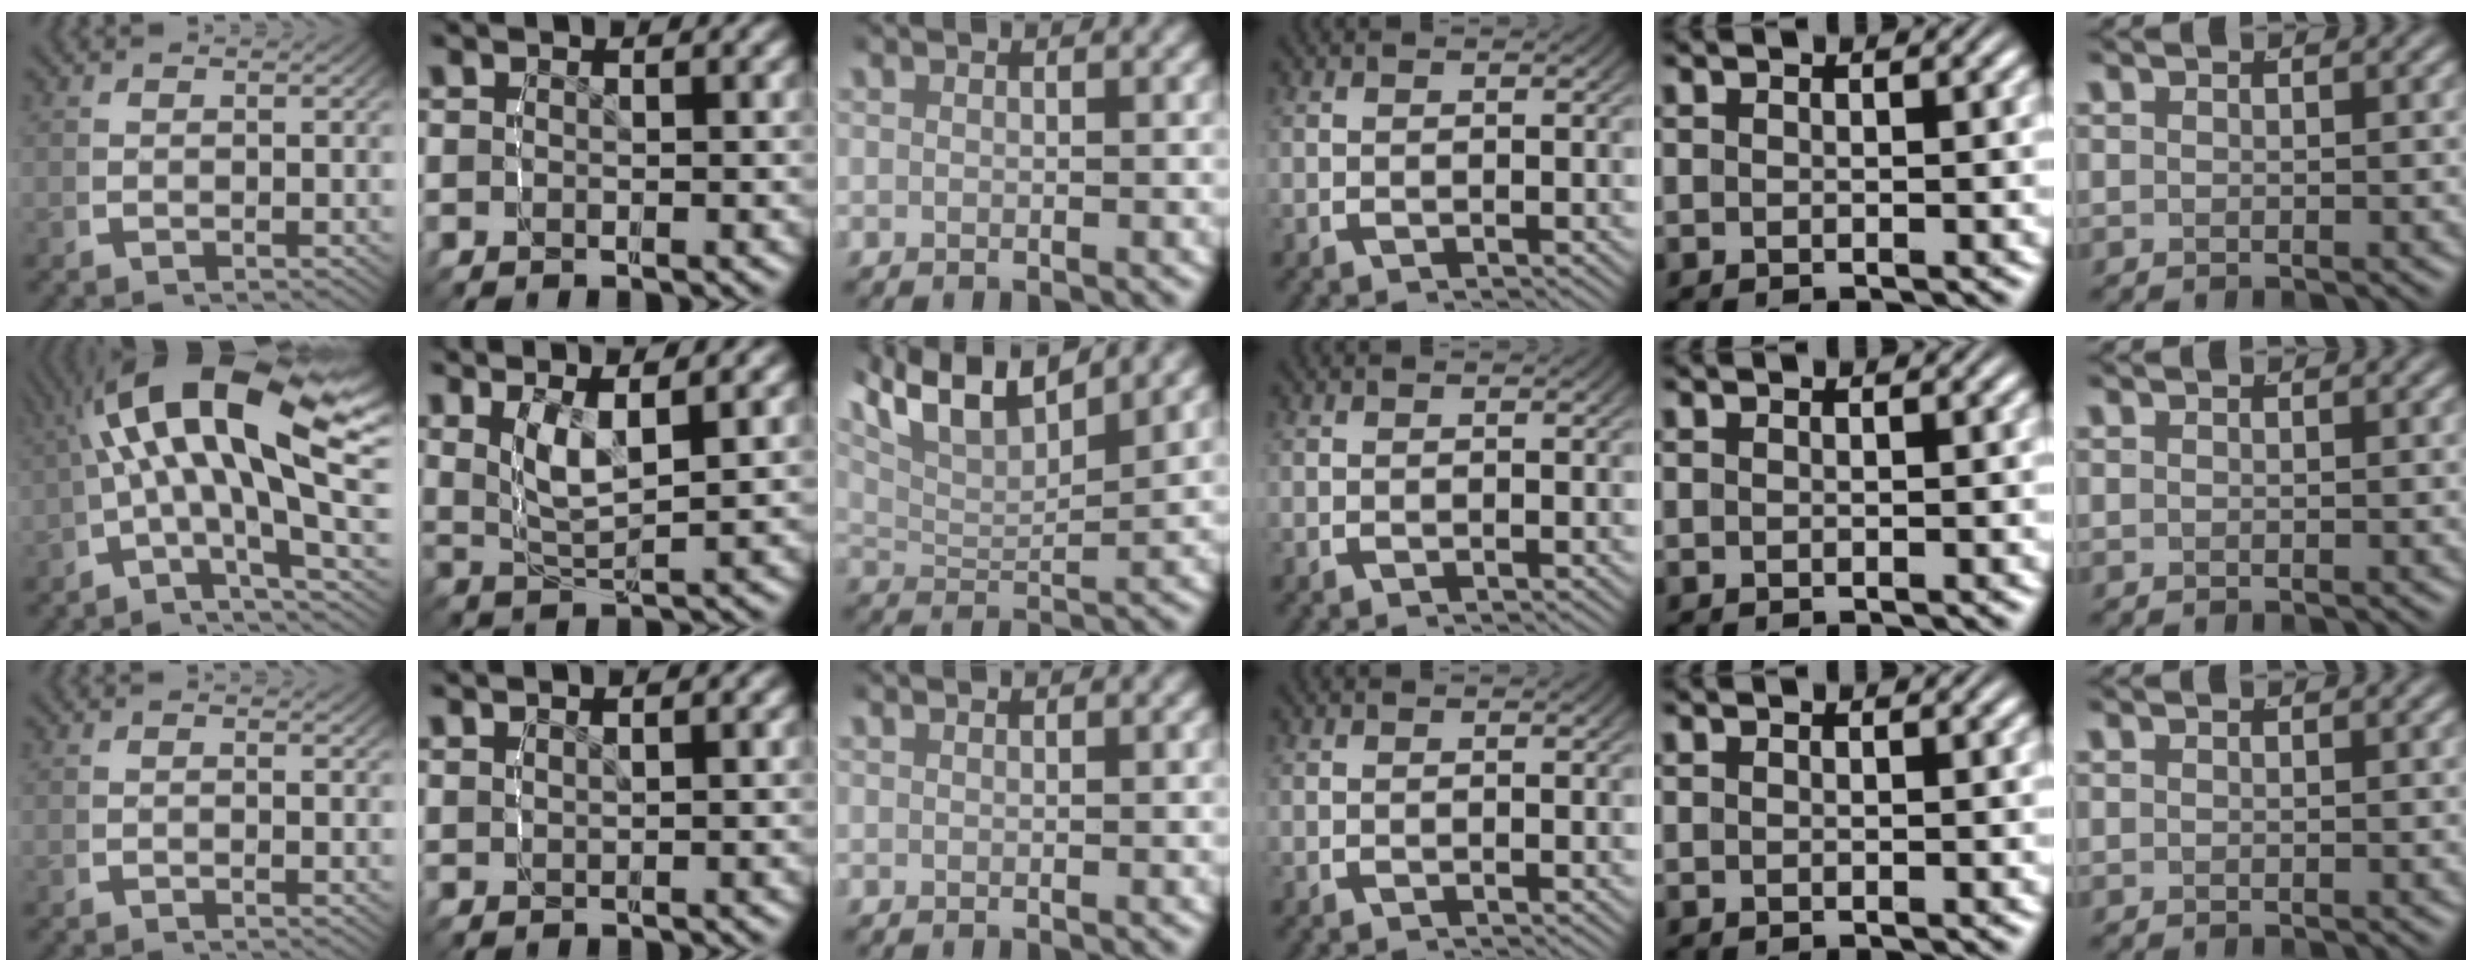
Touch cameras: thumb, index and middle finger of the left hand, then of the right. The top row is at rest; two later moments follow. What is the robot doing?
{"motion": "lift_and_place", "object": "toy banana"}